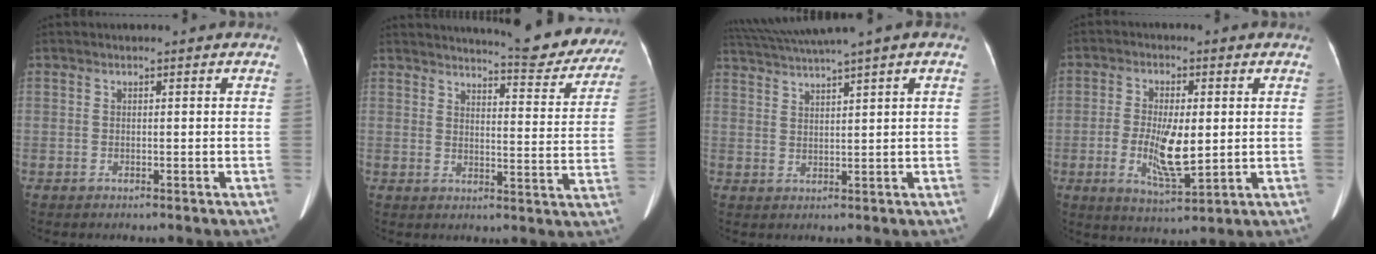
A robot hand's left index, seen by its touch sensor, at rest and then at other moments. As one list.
[{"total": 15.5, "force": [14.6, 1.9, 4.7], "torque": [-0.048, -0.056, 0.162]}, {"total": 8.0, "force": [6.1, -1.1, 5.1], "torque": [-0.092, 0.034, 0.104]}, {"total": 8.5, "force": [-0.5, 2.5, 8.0], "torque": [-0.156, -0.014, -0.004]}]